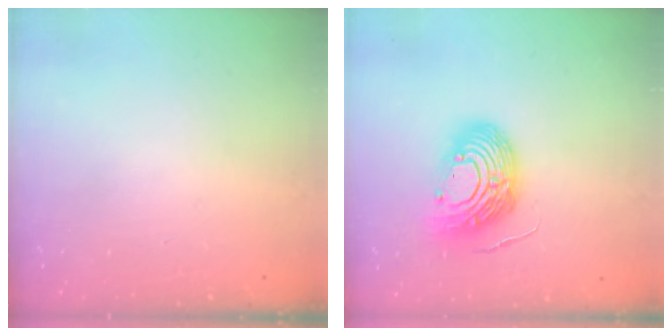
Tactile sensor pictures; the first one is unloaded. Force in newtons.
{"total": 14.0, "press": 13.9, "slide": 2.3}